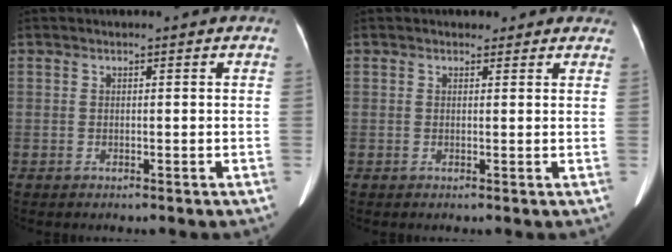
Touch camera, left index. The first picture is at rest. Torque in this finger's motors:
{"motor_torque": [0.16, -0.24, 0.04, 0.00]}